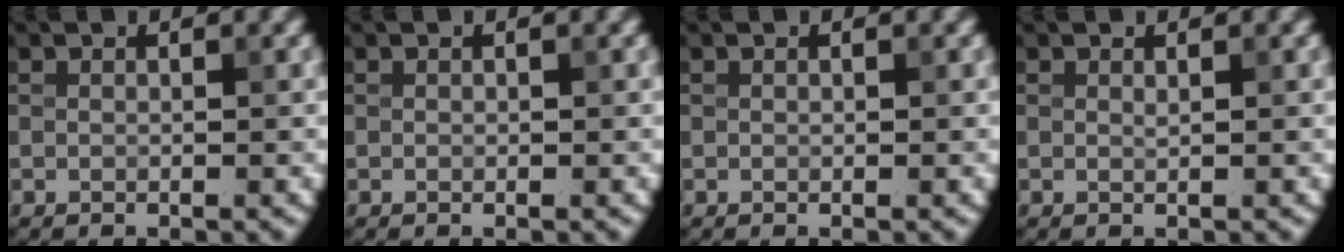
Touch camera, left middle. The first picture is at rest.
{"total": 0.0}
{"total": 0.0}
{"total": 0.0}